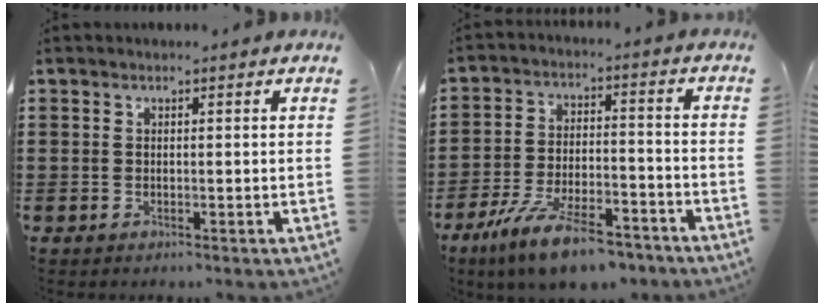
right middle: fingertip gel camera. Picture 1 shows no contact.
{"total": 10.6, "force": [-8.6, 1.9, 5.8], "torque": [-0.111, 0.020, -0.165]}